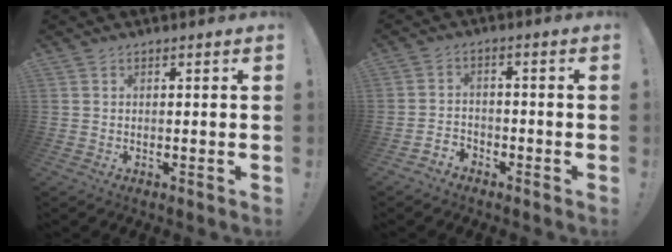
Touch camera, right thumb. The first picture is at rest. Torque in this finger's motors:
{"motor_torque": [0.42, -0.40, -0.19, 0.13, 0.00]}